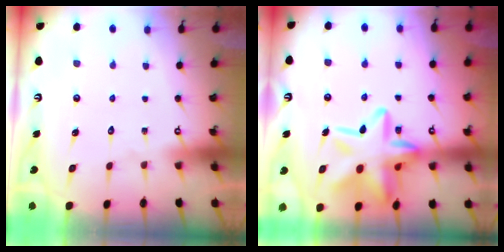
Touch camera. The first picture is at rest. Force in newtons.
{"total": 20.7, "press": 20.6, "slide": 1.9}